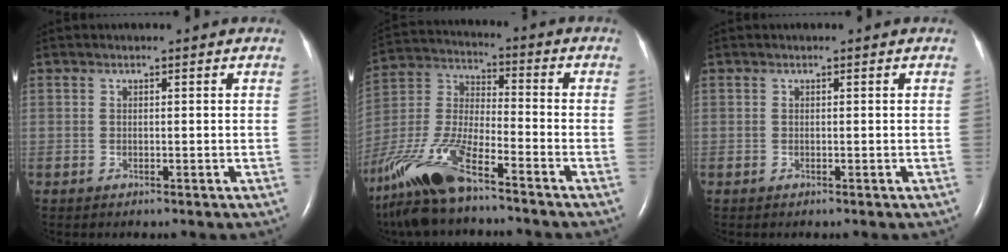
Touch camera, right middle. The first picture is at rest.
{"total": 16.7, "force": [-12.1, 3.6, 11.0], "torque": [-0.263, -0.027, -0.231]}
{"total": 0.0}